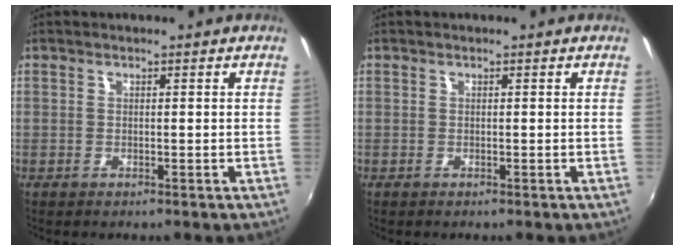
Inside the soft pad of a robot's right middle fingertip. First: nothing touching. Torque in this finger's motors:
{"motor_torque": [0.00, -0.01, -0.01, 0.00]}